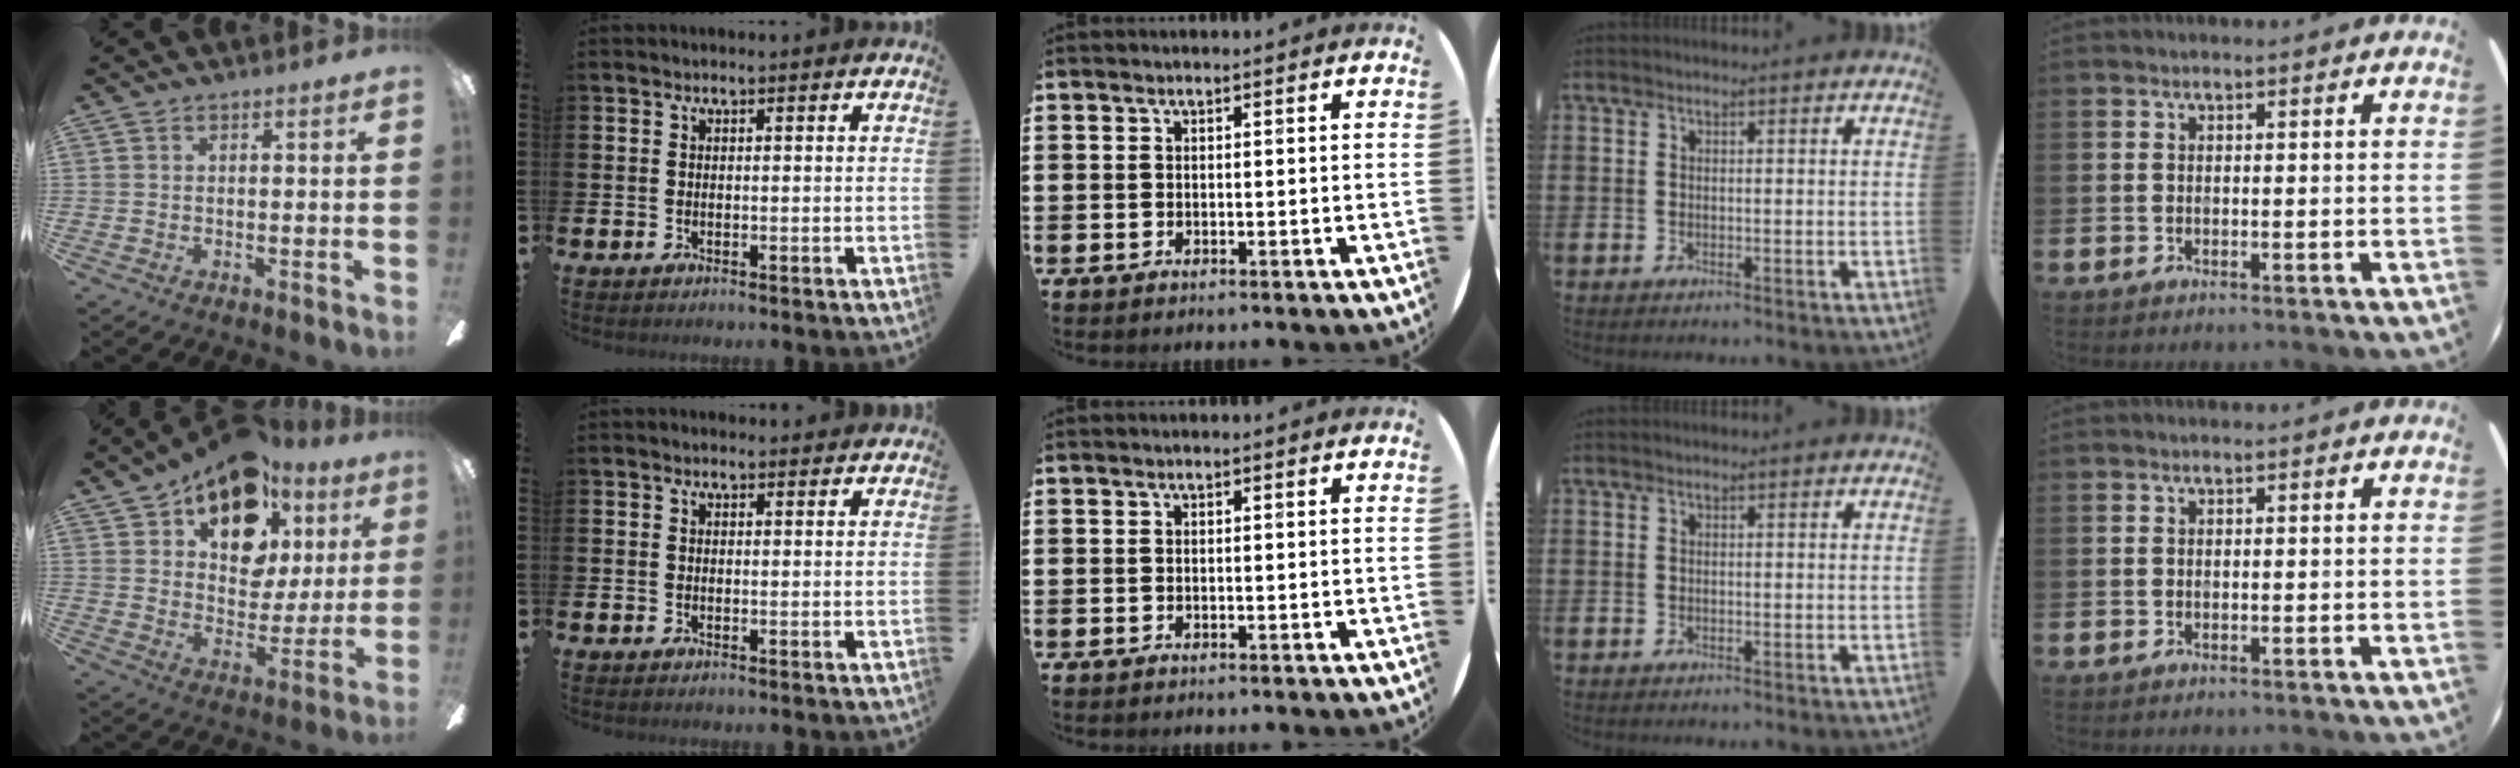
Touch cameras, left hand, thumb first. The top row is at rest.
{"thumb": {"total": 18.3, "force": [11.2, 11.4, 8.9], "torque": [-0.147, -0.054, 0.201]}, "index": {"total": 0.8, "force": [0.7, 0.3, 0.2], "torque": [0.004, 0.002, 0.010]}}